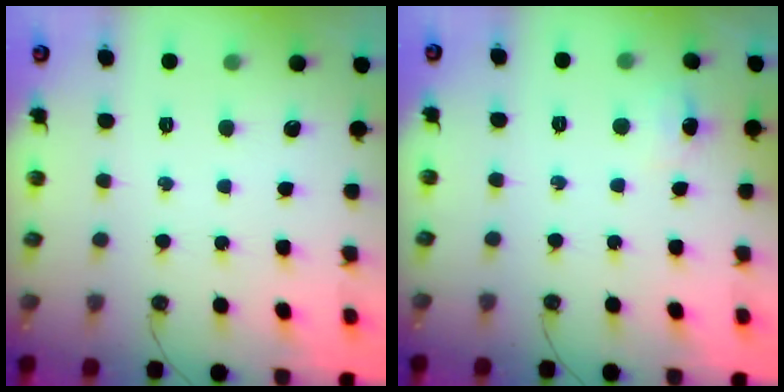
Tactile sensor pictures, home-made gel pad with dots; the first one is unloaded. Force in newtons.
{"total": 5.8, "press": 2.7, "slide": 5.2}